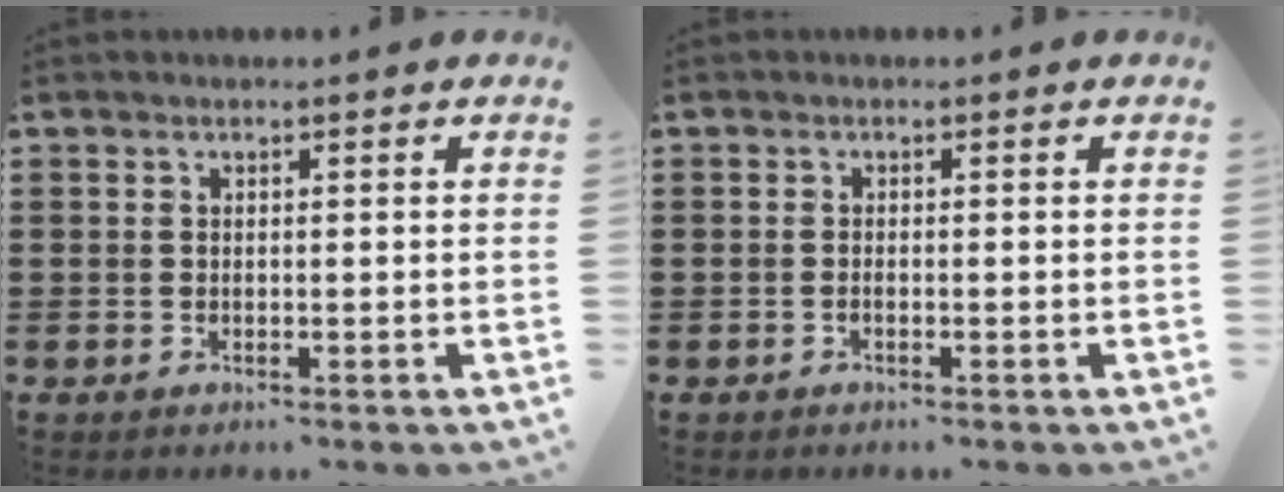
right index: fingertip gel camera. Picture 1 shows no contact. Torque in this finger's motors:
{"motor_torque": [2.14, 0.00, -0.03, -0.01]}